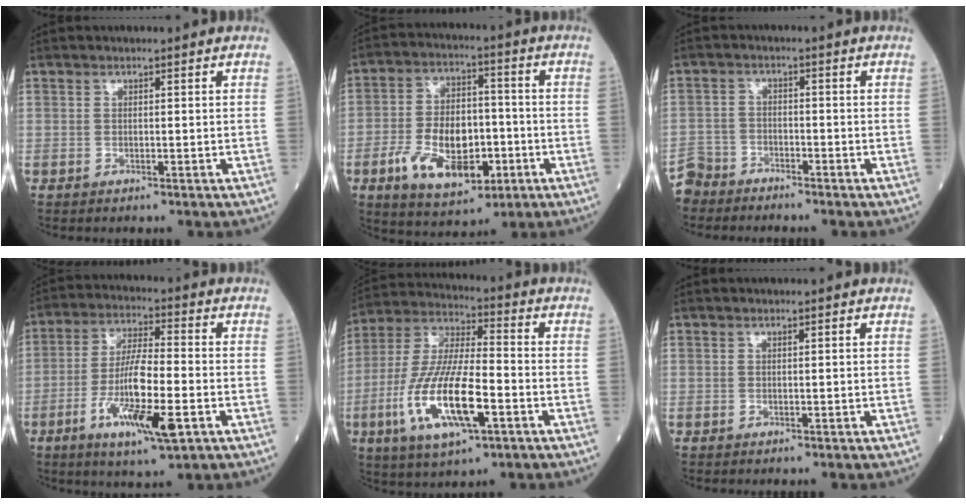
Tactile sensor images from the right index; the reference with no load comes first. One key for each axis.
{"total": 13.2, "fx": -4.4, "fy": 6.8, "fz": 10.4, "tx": -0.198, "ty": 0.003, "tz": -0.069}
{"total": 5.3, "fx": -4.8, "fy": 2.2, "fz": -0.7, "tx": 0.017, "ty": -0.005, "tz": -0.101}
{"total": 12.3, "fx": -4.4, "fy": 1.7, "fz": 11.4, "tx": -0.215, "ty": -0.016, "tz": -0.077}
{"total": 16.3, "fx": -5.2, "fy": 4.1, "fz": 14.9, "tx": -0.314, "ty": -0.011, "tz": -0.090}
{"total": 0.0}